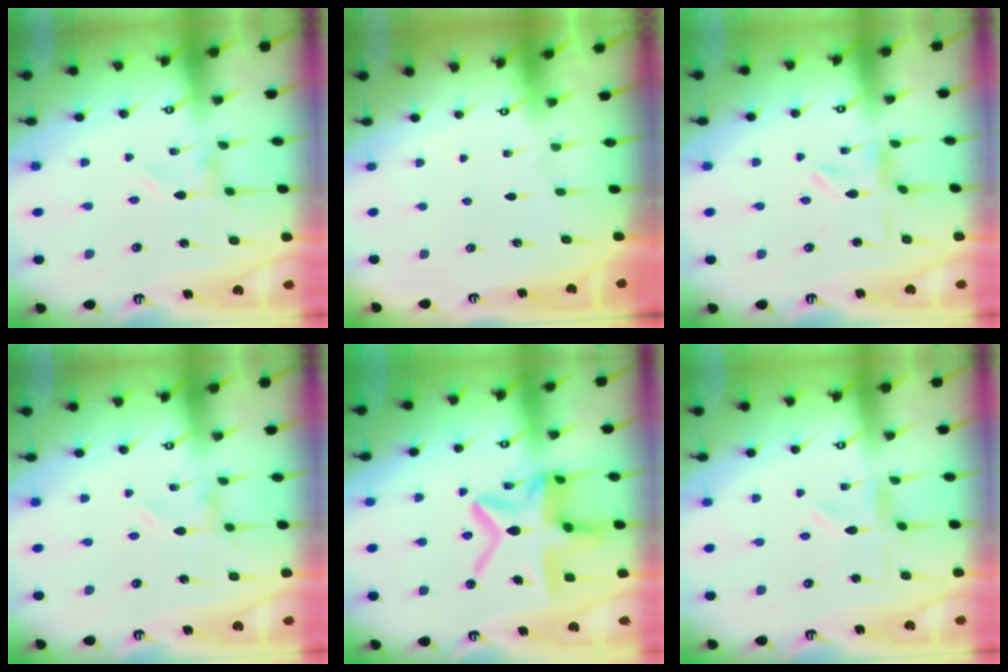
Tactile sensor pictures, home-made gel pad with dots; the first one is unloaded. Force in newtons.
{"total": 0.0}
{"total": 0.6, "press": 0.6, "slide": 0.2}
{"total": 0.0}
{"total": 17.6, "press": 17.5, "slide": 1.6}
{"total": 0.0}